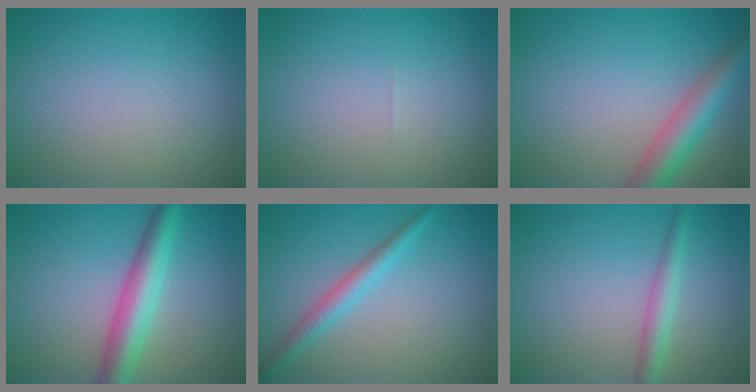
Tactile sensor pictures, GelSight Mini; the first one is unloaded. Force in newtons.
{"total": 0.0}
{"total": 4.9, "press": 4.9, "slide": 0.3}
{"total": 5.1, "press": 5.1, "slide": 0.0}
{"total": 2.4, "press": 2.4, "slide": 0.1}
{"total": 2.4, "press": 2.4, "slide": 0.1}